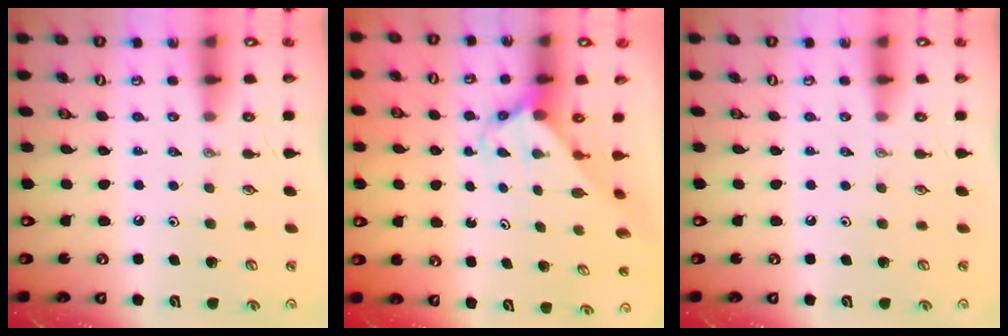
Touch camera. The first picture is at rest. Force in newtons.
{"total": 3.4, "press": 3.4, "slide": 0.3}
{"total": 0.0}